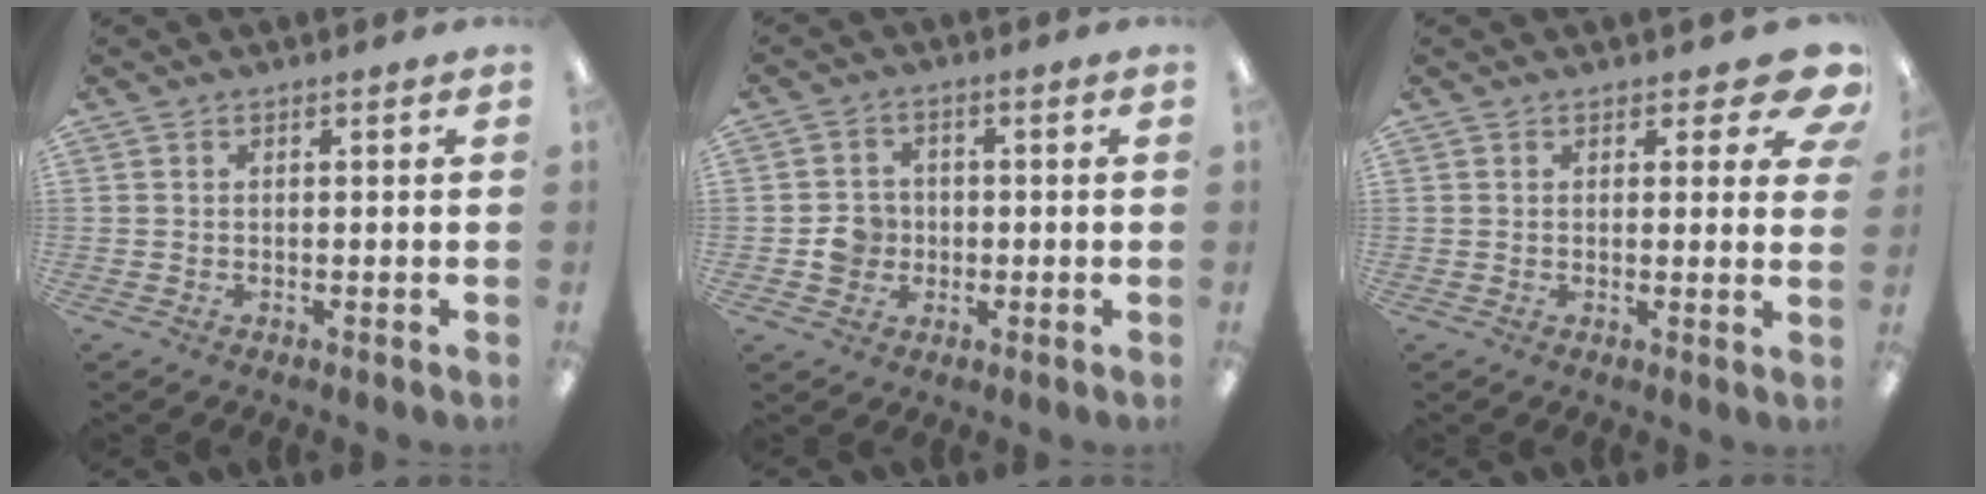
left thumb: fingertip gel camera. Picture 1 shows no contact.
{"total": 5.3, "force": [-0.9, 4.9, 1.9], "torque": [-0.021, 0.005, -0.016]}
{"total": 7.1, "force": [4.2, 3.2, 4.8], "torque": [-0.049, -0.020, 0.070]}